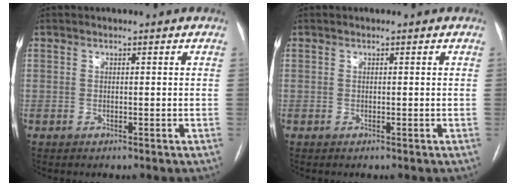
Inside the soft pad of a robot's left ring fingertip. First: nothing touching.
{"total": 0.0}